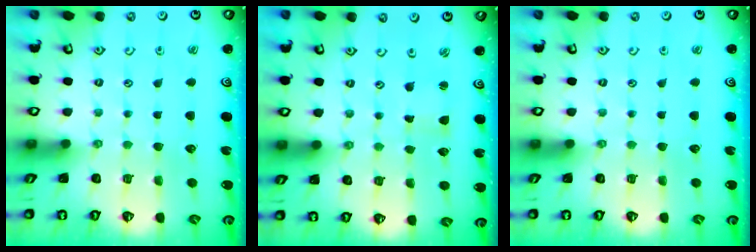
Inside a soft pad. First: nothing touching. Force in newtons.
{"total": 1.7, "press": 1.7, "slide": 0.2}
{"total": 0.0}